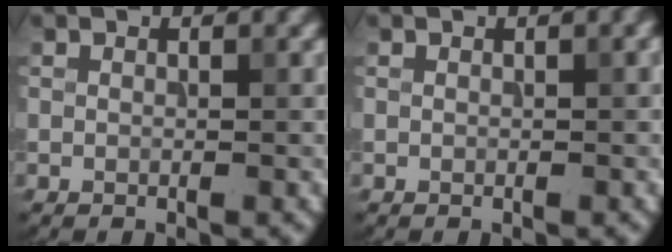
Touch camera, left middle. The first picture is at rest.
{"total": 0.5, "force": [0.2, 0.0, 0.5], "torque": [-0.007, 0.006, 0.003]}